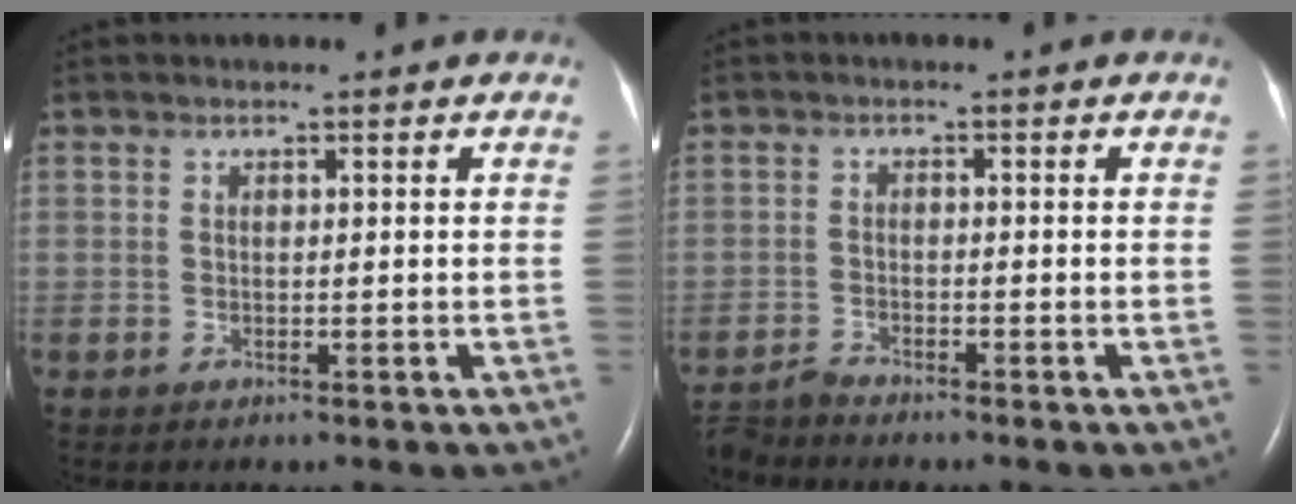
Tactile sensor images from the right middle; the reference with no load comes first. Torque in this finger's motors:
{"motor_torque": [-0.03, 0.04, -0.07, -0.01]}